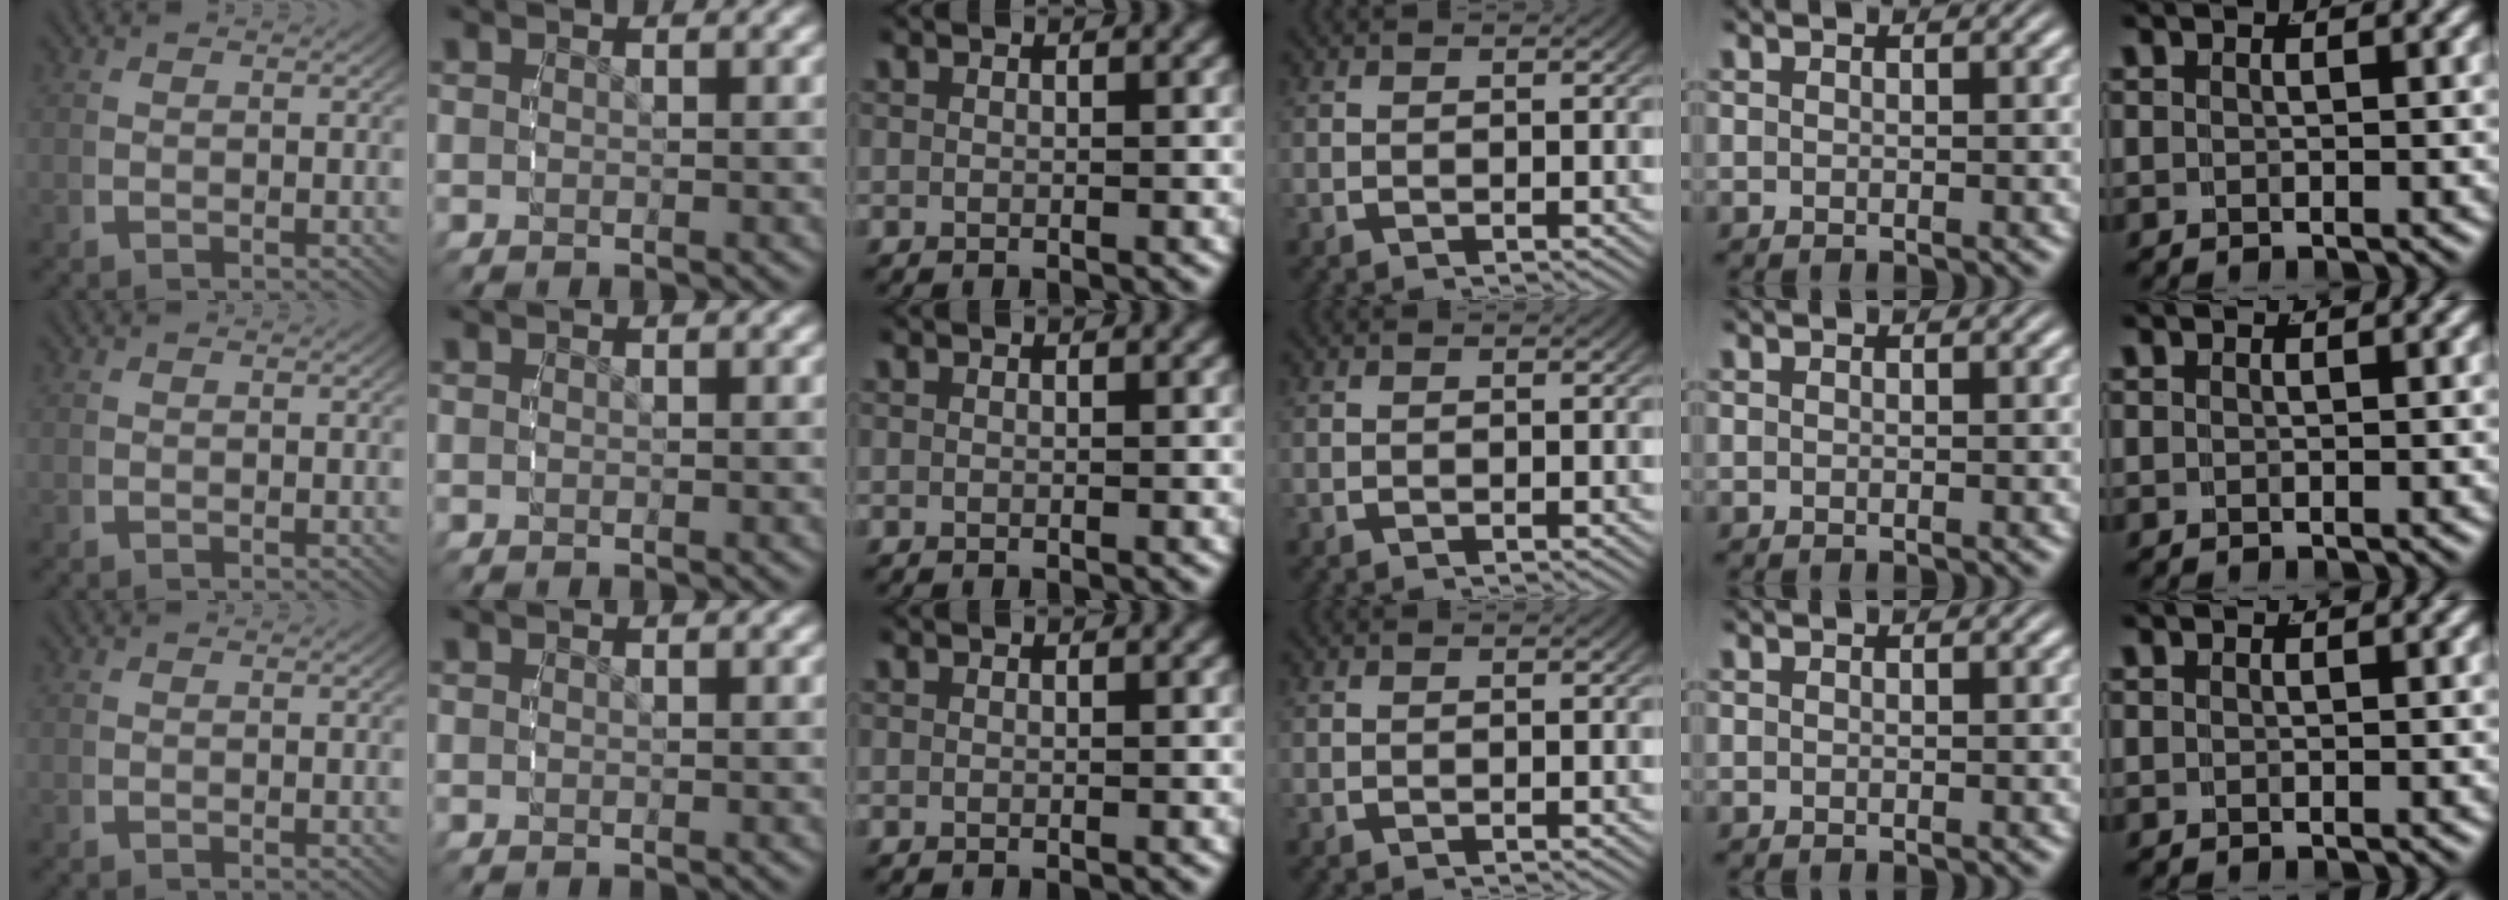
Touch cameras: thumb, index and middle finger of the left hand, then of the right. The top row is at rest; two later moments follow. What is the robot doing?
{"motion": "reach", "object": "toothpaste"}